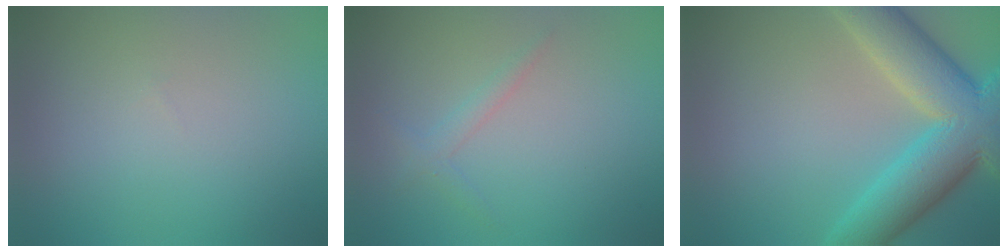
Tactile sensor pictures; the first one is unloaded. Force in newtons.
{"total": 1.3, "press": 1.3, "slide": 0.1}
{"total": 10.6, "press": 10.6, "slide": 0.7}